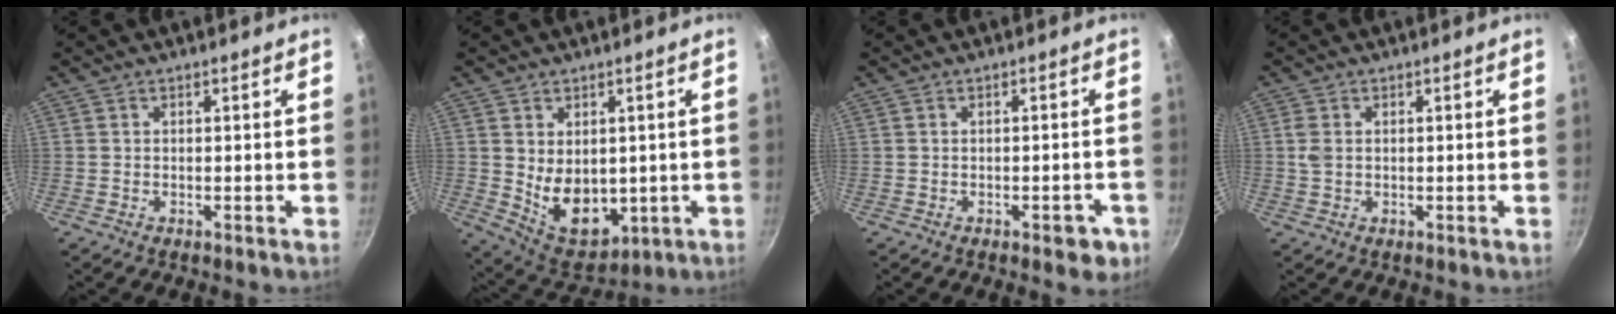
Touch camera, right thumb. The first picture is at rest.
{"total": 11.1, "force": [0.2, 7.8, 7.9], "torque": [-0.097, -0.026, 0.033]}
{"total": 4.3, "force": [-2.0, 2.1, 3.2], "torque": [-0.024, 0.013, -0.017]}
{"total": 2.5, "force": [0.4, 1.7, 1.7], "torque": [-0.036, 0.002, 0.007]}